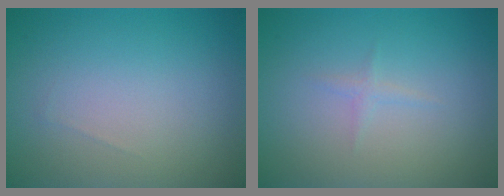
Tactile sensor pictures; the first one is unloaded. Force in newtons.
{"total": 0.8, "press": 0.8, "slide": 0.1}